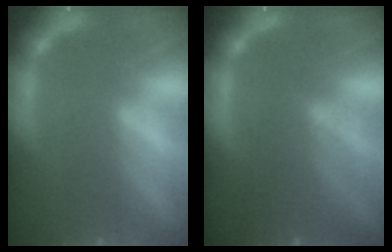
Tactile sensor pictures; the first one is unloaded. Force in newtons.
{"total": 5.6}